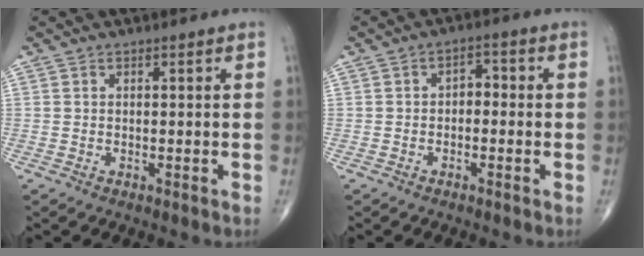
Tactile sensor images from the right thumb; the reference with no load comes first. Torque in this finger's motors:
{"motor_torque": [0.09, -0.39, 0.21, 0.22, 0.01]}